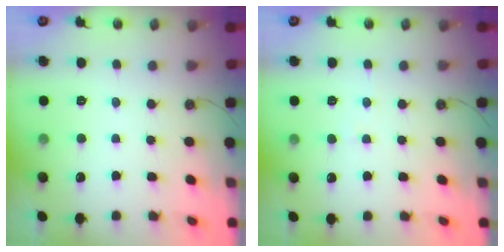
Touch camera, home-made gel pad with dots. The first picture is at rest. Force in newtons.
{"total": 5.0, "press": 5.0, "slide": 0.6}